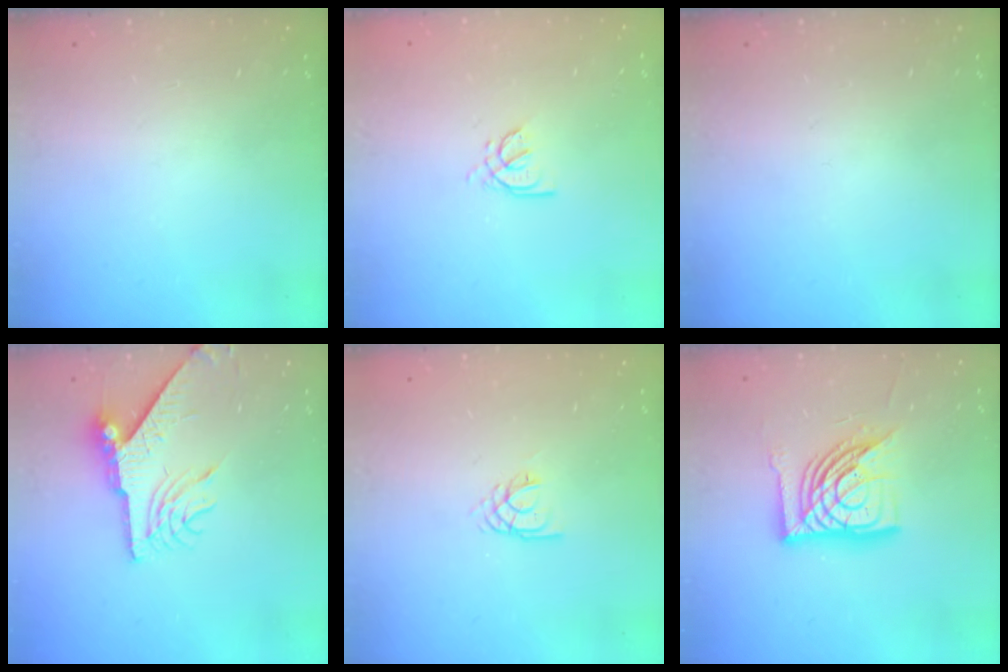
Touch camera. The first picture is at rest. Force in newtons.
{"total": 2.1, "press": 2.0, "slide": 0.6}
{"total": 0.0}
{"total": 9.4, "press": 9.3, "slide": 0.8}
{"total": 2.2, "press": 2.2, "slide": 0.3}
{"total": 16.7, "press": 16.6, "slide": 1.9}